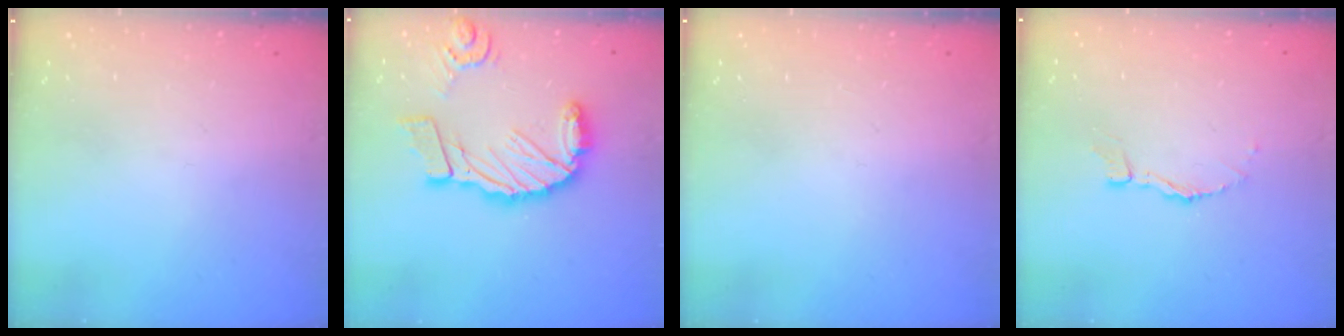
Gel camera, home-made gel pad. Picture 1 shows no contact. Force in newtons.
{"total": 17.2, "press": 17.0, "slide": 2.1}
{"total": 0.0}
{"total": 5.1, "press": 5.1, "slide": 0.2}